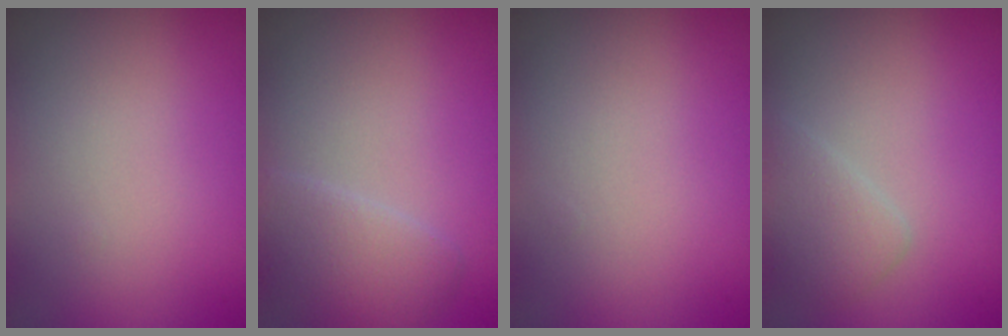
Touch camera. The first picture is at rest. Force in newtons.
{"total": 2.8, "press": 2.8, "slide": 0.2}
{"total": 0.0}
{"total": 1.9, "press": 1.9, "slide": 0.0}